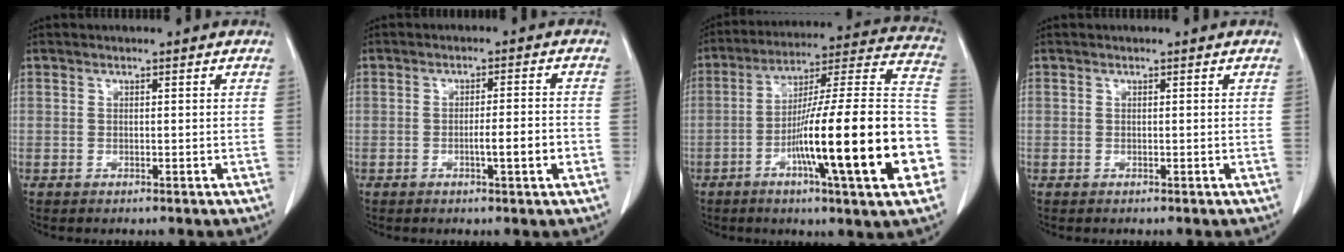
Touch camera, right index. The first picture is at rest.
{"total": 4.3, "force": [-1.6, 0.0, 4.0], "torque": [-0.059, -0.002, -0.023]}
{"total": 25.9, "force": [-7.6, 1.1, 24.7], "torque": [-0.305, 0.003, -0.124]}
{"total": 0.0}